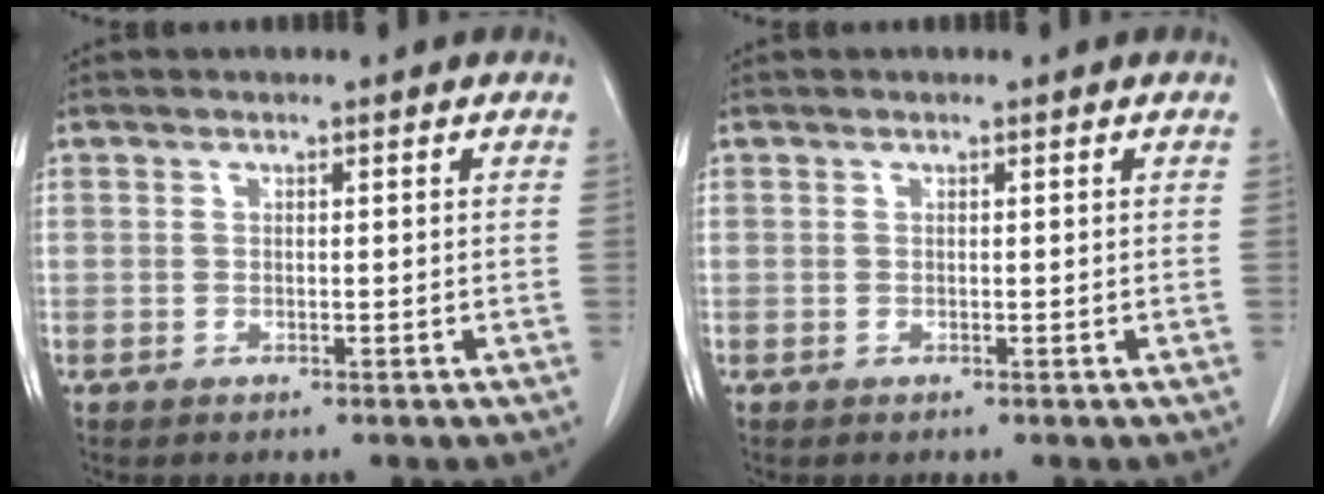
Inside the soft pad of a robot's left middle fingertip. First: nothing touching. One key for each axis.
{"total": 0.0}